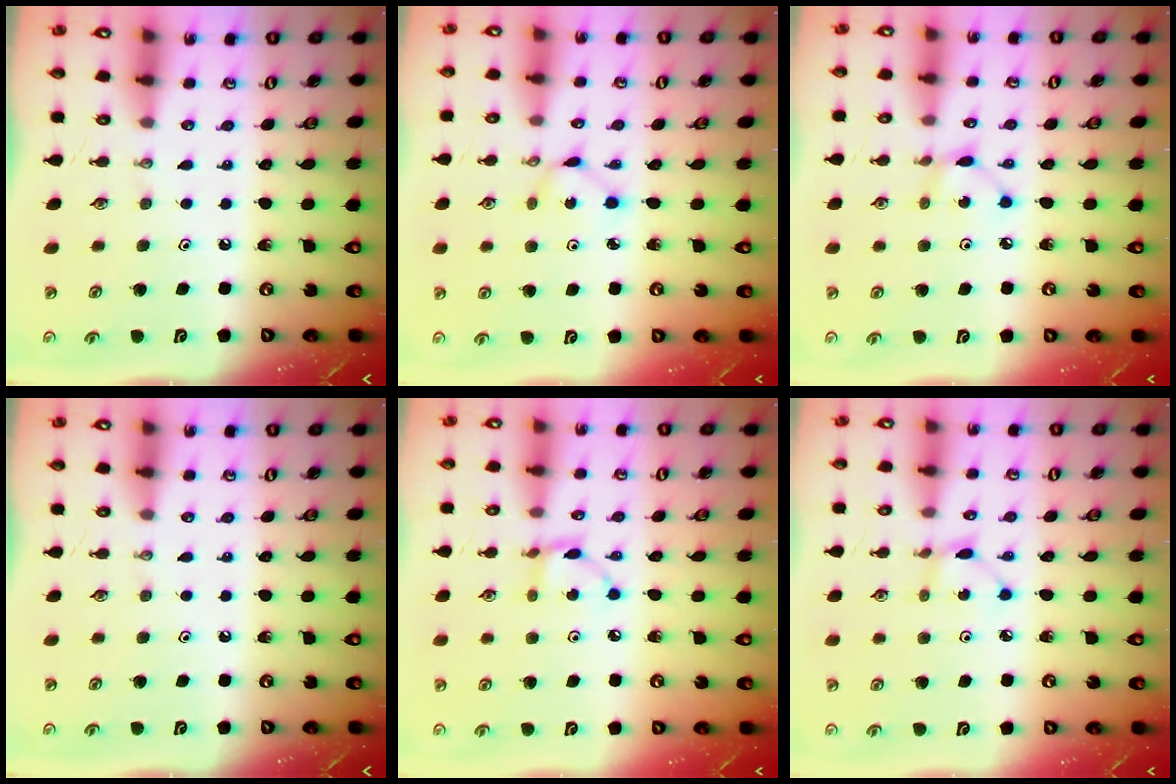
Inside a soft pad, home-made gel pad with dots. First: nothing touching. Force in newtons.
{"total": 1.9, "press": 1.9, "slide": 0.2}
{"total": 2.8, "press": 2.8, "slide": 0.2}
{"total": 0.0}
{"total": 4.4, "press": 4.4, "slide": 0.2}
{"total": 2.1, "press": 2.1, "slide": 0.2}